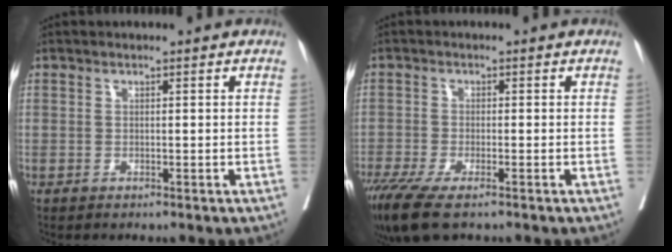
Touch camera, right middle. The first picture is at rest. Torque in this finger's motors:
{"motor_torque": [1.16, -0.96, 0.49, 0.12]}